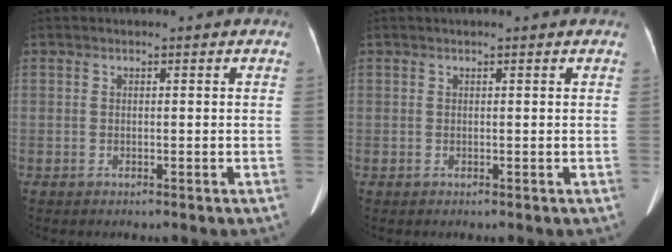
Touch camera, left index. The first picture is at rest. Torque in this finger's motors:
{"motor_torque": [-0.10, -0.21, -0.01, -0.01]}